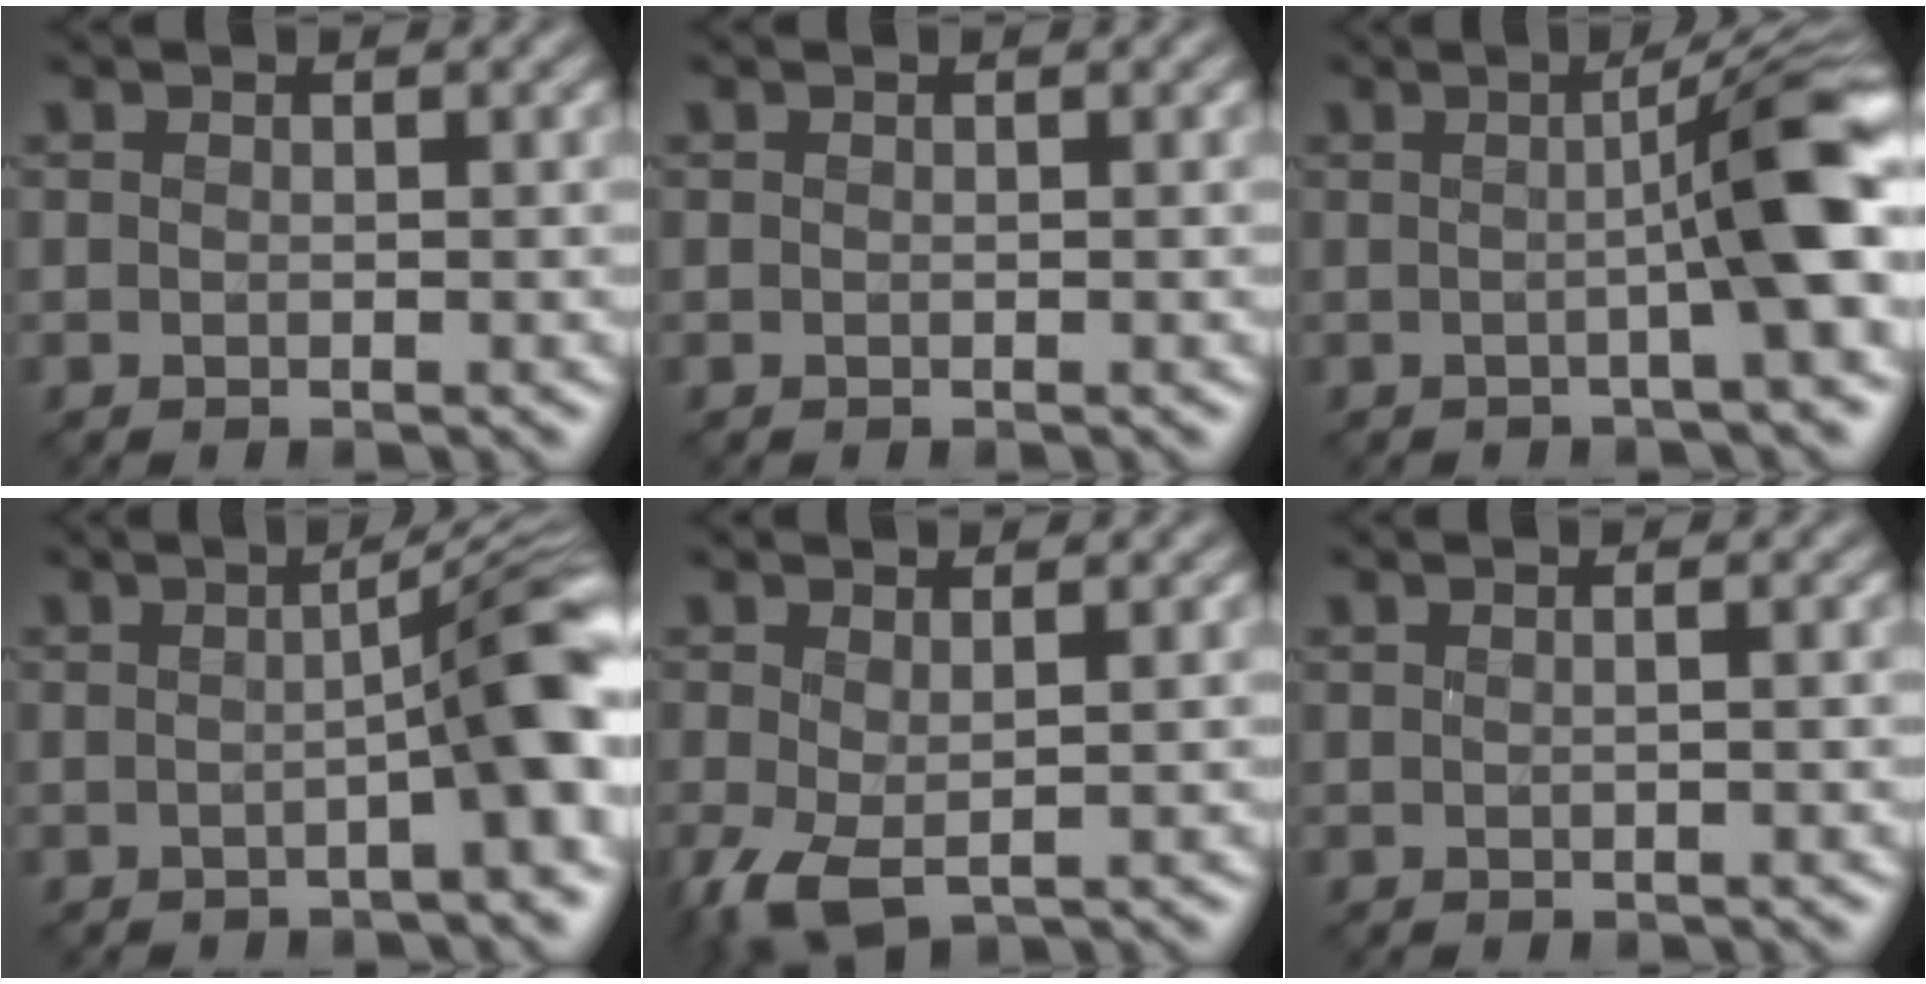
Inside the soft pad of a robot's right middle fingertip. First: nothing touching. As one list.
[{"total": 0.0}, {"total": 6.6, "force": [-0.2, 0.8, 6.6], "torque": [-0.078, 0.013, -0.010]}, {"total": 6.3, "force": [-1.0, 0.9, 6.2], "torque": [-0.067, 0.016, -0.019]}, {"total": 2.0, "force": [-0.4, 0.9, 1.8], "torque": [-0.054, -0.001, -0.008]}, {"total": 0.6, "force": [0.0, -0.2, 0.5], "torque": [-0.010, -0.008, 0.004]}]